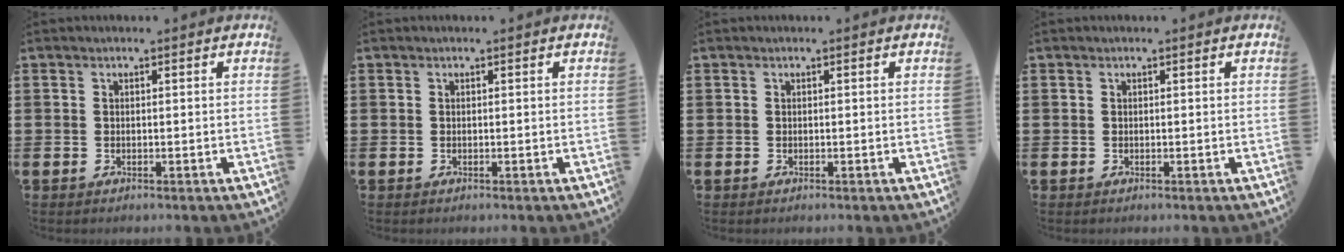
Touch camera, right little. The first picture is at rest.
{"total": 0.0}
{"total": 0.0}
{"total": 0.0}